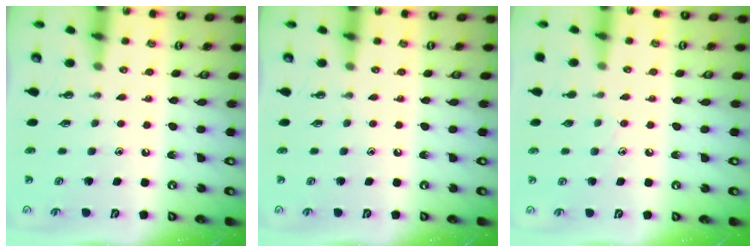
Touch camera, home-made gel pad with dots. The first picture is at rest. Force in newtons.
{"total": 0.0}
{"total": 5.0, "press": 5.0, "slide": 0.5}